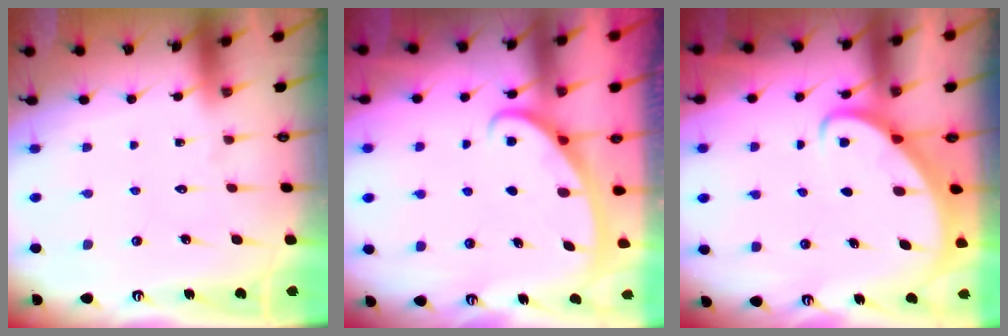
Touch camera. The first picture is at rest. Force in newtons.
{"total": 3.0, "press": 2.9, "slide": 0.4}
{"total": 2.5, "press": 2.5, "slide": 0.3}